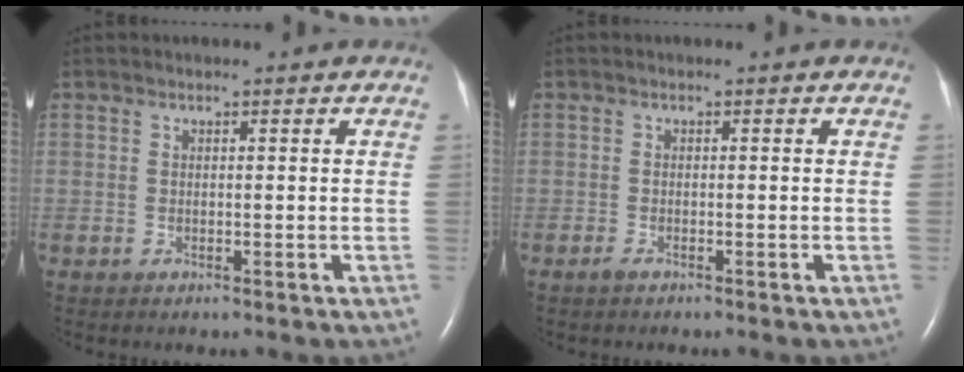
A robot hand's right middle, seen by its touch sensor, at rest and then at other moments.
{"total": 0.9, "force": [-0.7, 0.1, 0.5], "torque": [-0.017, -0.002, -0.012]}